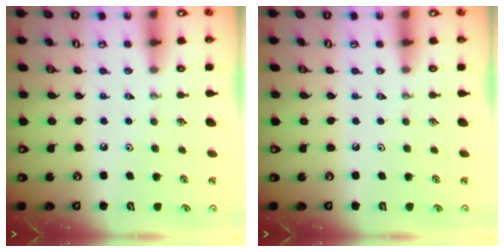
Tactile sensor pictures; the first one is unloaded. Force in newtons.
{"total": 0.0}